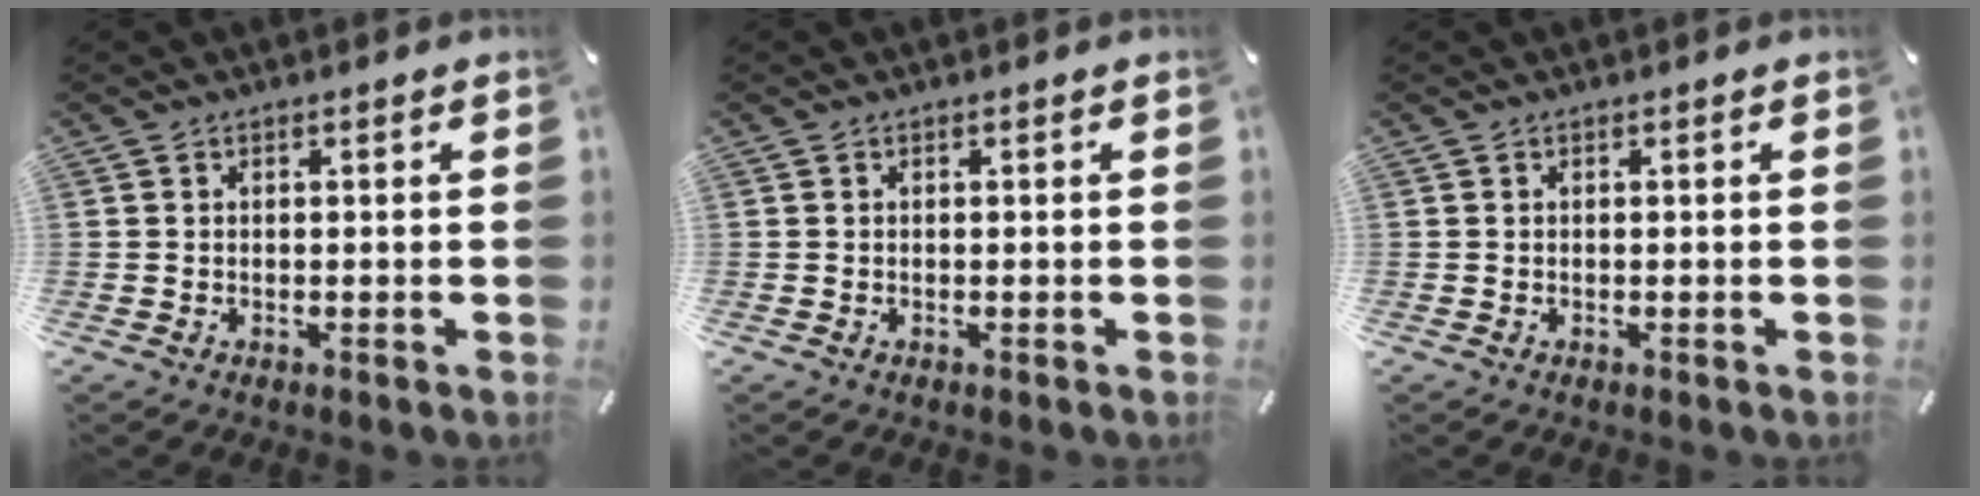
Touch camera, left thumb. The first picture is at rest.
{"total": 0.0}
{"total": 0.0}